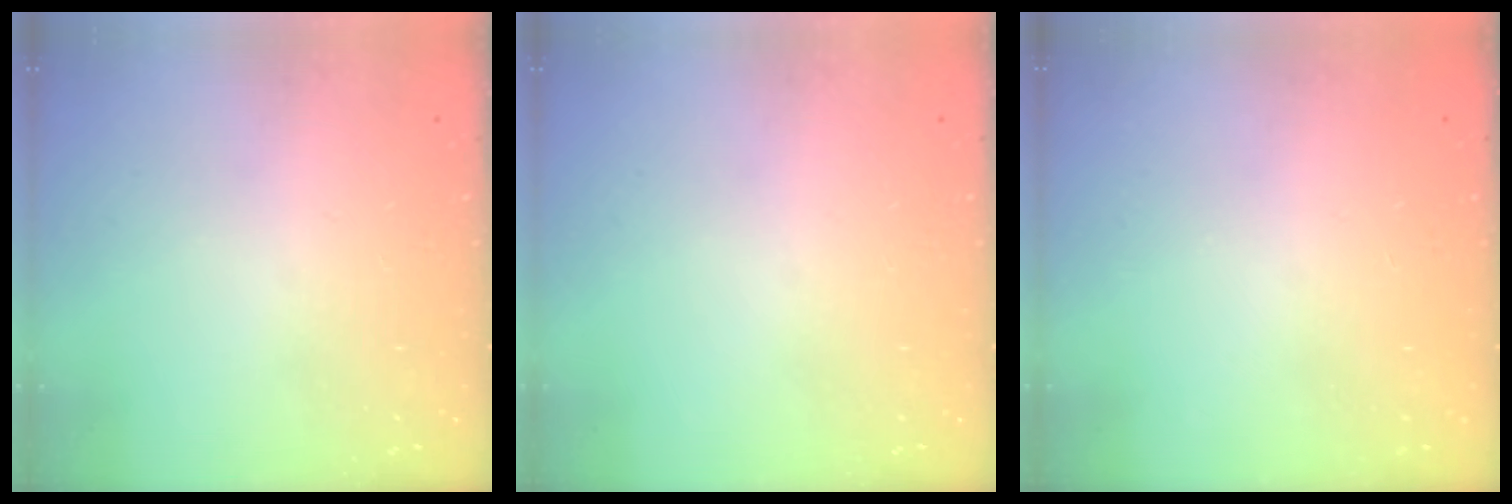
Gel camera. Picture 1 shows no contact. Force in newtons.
{"total": 0.0}
{"total": 0.0}